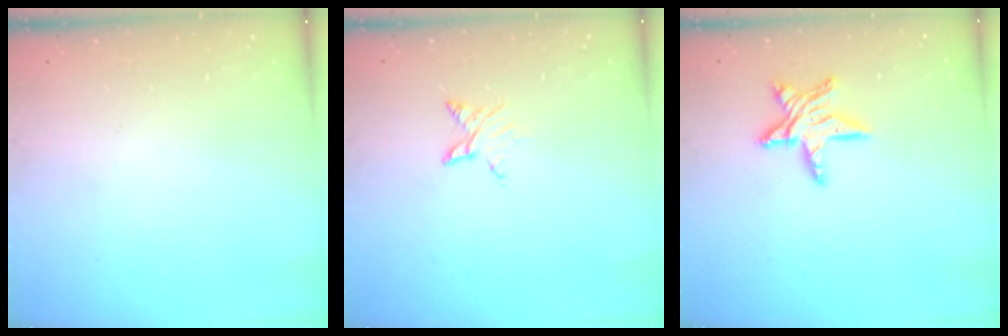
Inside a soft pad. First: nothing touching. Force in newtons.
{"total": 4.1, "press": 4.1, "slide": 0.5}
{"total": 10.4, "press": 10.4, "slide": 0.8}